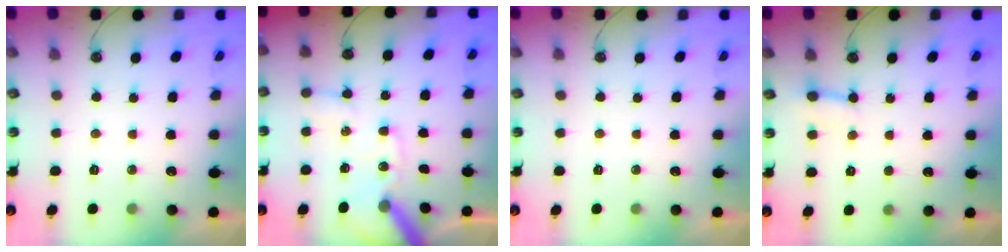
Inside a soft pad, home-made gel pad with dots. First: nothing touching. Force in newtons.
{"total": 12.4, "press": 12.3, "slide": 1.8}
{"total": 0.0}
{"total": 2.8, "press": 2.7, "slide": 0.5}